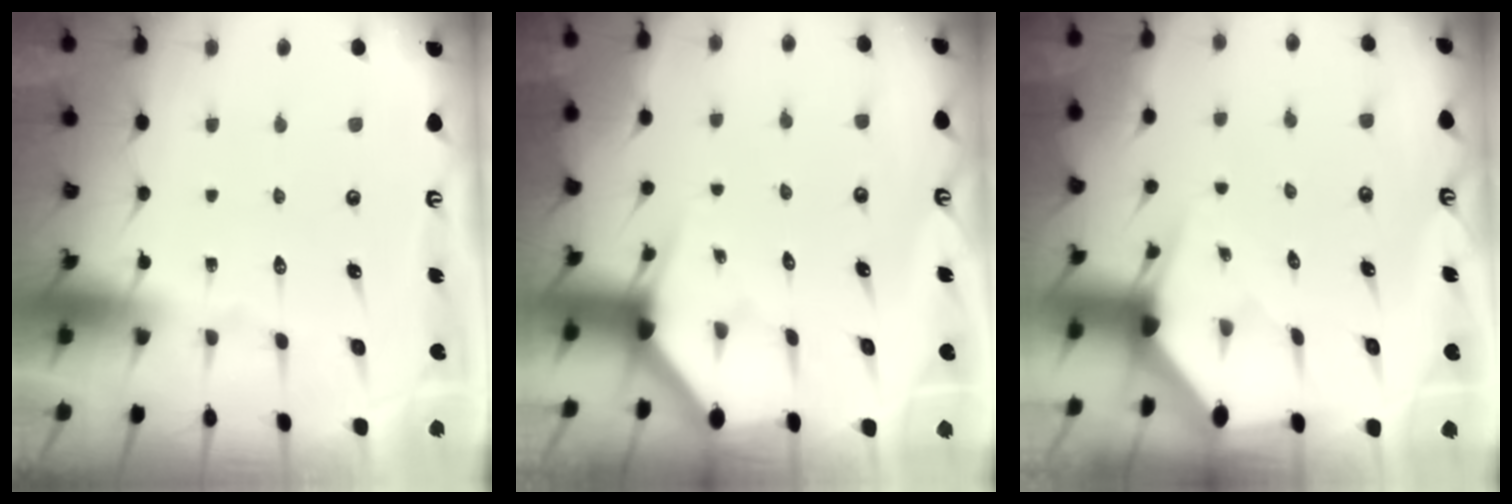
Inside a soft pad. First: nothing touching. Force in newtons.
{"total": 3.0, "press": 3.0, "slide": 0.1}
{"total": 4.3, "press": 4.3, "slide": 0.2}